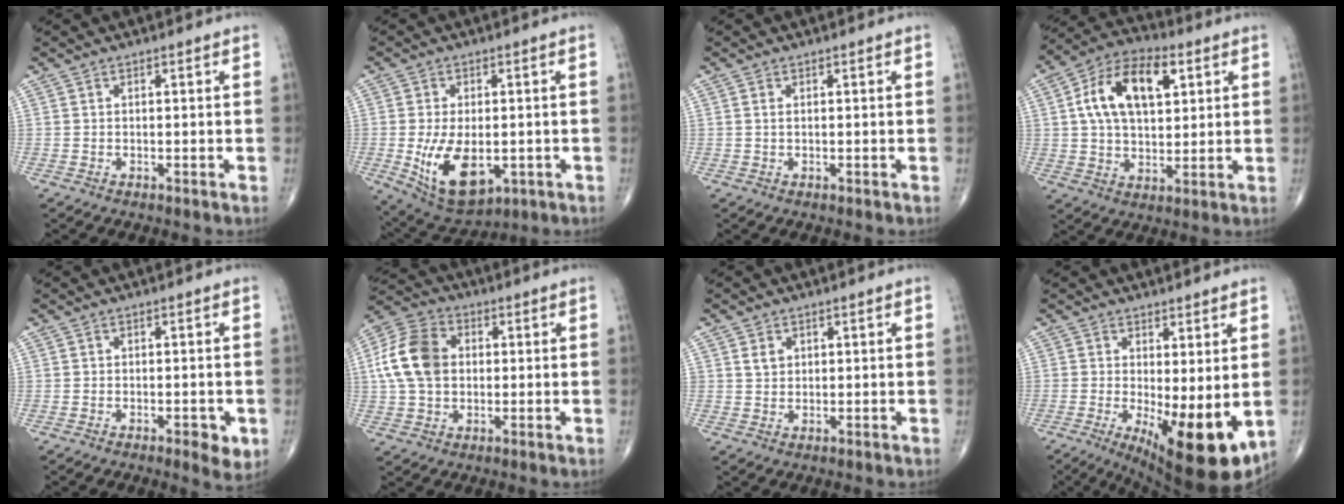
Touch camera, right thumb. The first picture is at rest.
{"total": 12.9, "force": [-2.6, 7.2, 10.3], "torque": [-0.169, -0.009, -0.021]}
{"total": 0.7, "force": [0.2, 0.3, 0.6], "torque": [-0.014, 0.005, 0.006]}
{"total": 15.7, "force": [4.6, 9.1, 12.0], "torque": [-0.195, 0.009, 0.077]}
{"total": 3.8, "force": [-1.4, 1.6, 3.2], "torque": [-0.035, -0.004, -0.017]}
{"total": 12.7, "force": [1.3, 9.3, 8.6], "torque": [-0.159, 0.018, 0.017]}
{"total": 2.4, "force": [1.0, 1.9, 1.1], "torque": [-0.010, -0.006, 0.020]}
{"total": 12.9, "force": [-2.1, 4.5, 12.0], "torque": [-0.174, -0.029, -0.017]}